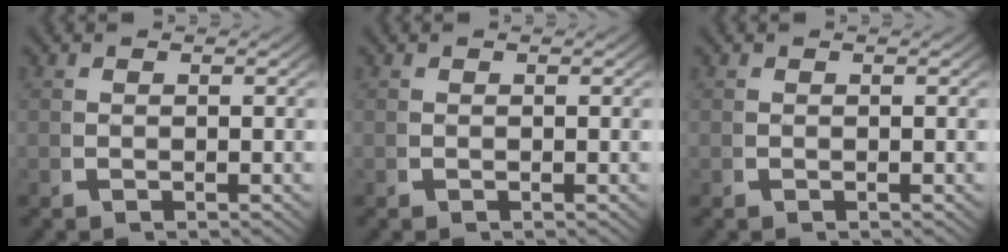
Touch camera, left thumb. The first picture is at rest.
{"total": 0.0}
{"total": 0.0}